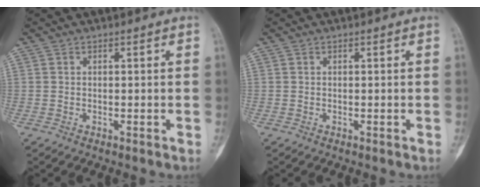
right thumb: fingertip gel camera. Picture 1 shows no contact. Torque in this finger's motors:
{"motor_torque": [0.01, 0.00, 0.18, 0.05, 0.00]}